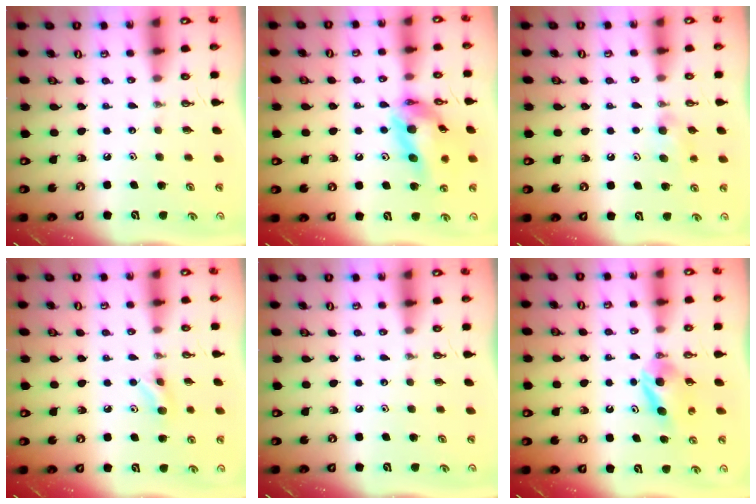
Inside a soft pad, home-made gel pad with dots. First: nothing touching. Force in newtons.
{"total": 15.2, "press": 15.1, "slide": 1.7}
{"total": 10.4, "press": 6.8, "slide": 7.8}
{"total": 5.7, "press": 5.5, "slide": 1.5}
{"total": 0.0}
{"total": 5.2, "press": 5.0, "slide": 1.2}